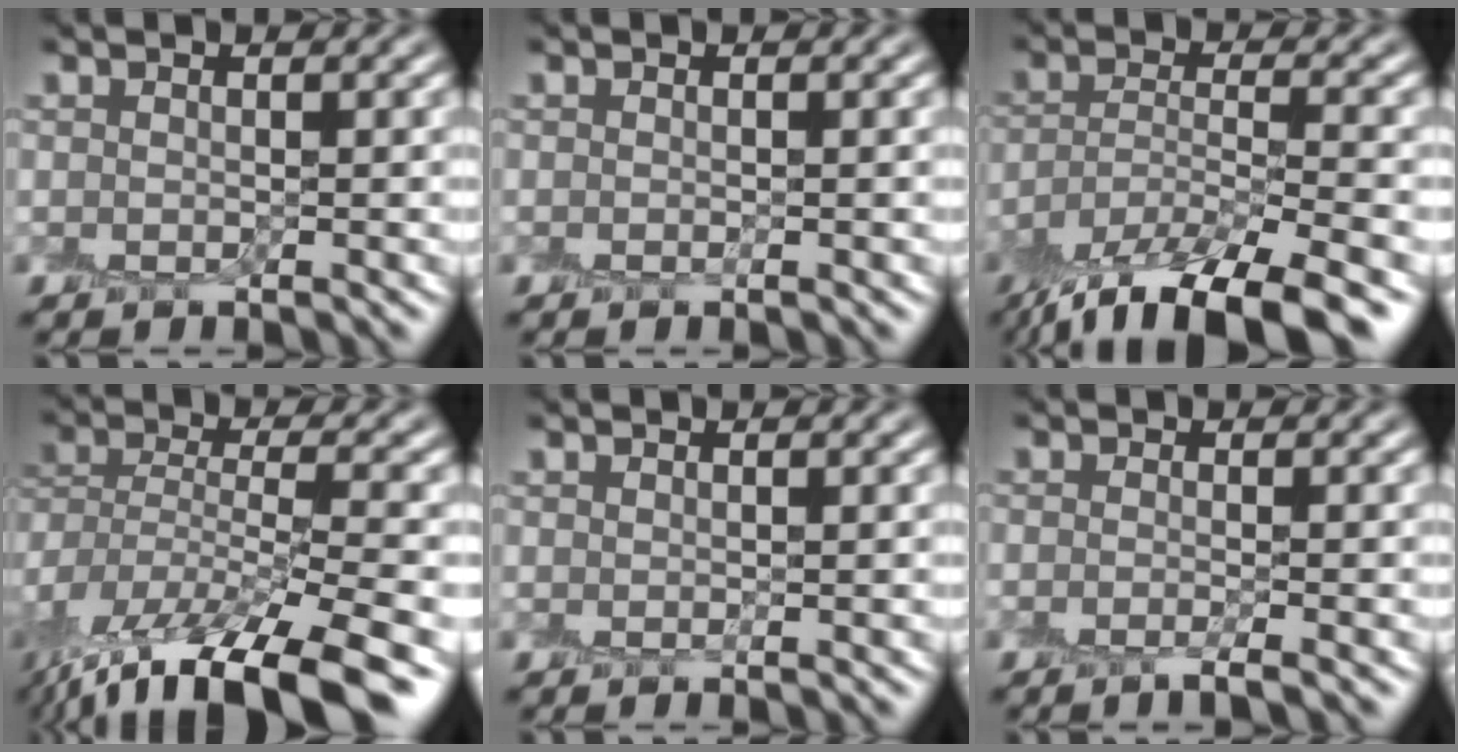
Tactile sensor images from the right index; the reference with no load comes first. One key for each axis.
{"total": 0.0}
{"total": 10.6, "fx": -7.6, "fy": 3.1, "fz": 6.6, "tx": -0.124, "ty": -0.024, "tz": -0.135}
{"total": 15.7, "fx": -10.8, "fy": 5.6, "fz": 9.8, "tx": -0.217, "ty": -0.046, "tz": -0.155}
{"total": 0.0}
{"total": 1.6, "fx": -0.8, "fy": 0.4, "fz": 1.3, "tx": -0.016, "ty": -0.005, "tz": -0.020}